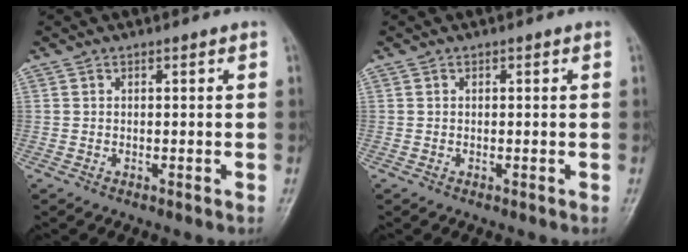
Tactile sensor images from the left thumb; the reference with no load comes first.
{"total": 0.0}